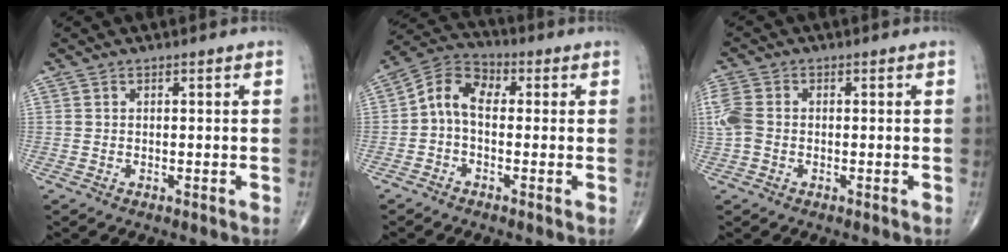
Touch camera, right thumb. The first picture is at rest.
{"total": 7.5, "force": [-0.1, 4.9, 5.7], "torque": [-0.082, 0.028, -0.019]}
{"total": 5.3, "force": [-0.4, 3.9, 3.6], "torque": [-0.100, 0.012, -0.013]}